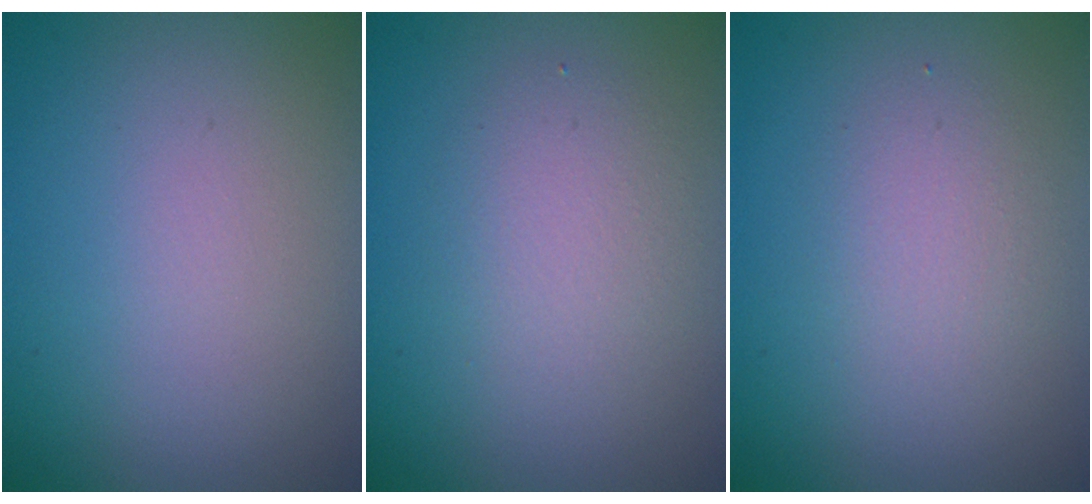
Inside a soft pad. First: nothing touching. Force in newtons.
{"total": 2.5, "press": 2.5, "slide": 0.2}
{"total": 1.9, "press": 1.9, "slide": 0.1}